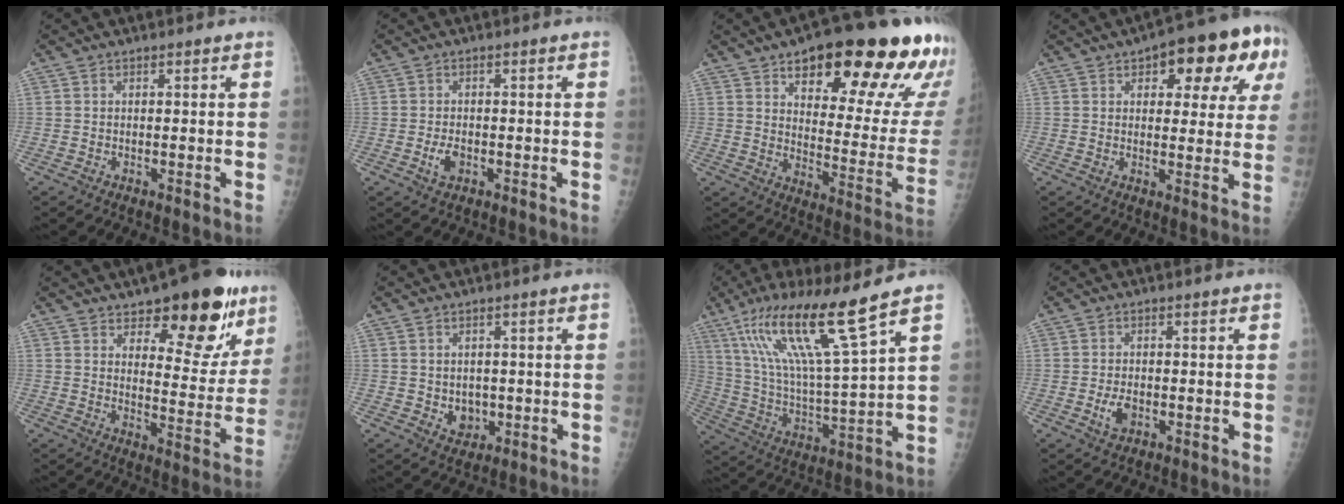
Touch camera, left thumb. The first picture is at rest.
{"total": 2.8, "force": [-1.0, 1.7, 1.9], "torque": [-0.034, 0.001, -0.016]}
{"total": 27.0, "force": [15.9, 9.1, 19.9], "torque": [-0.225, -0.055, 0.219]}
{"total": 16.0, "force": [6.8, 6.8, 12.8], "torque": [-0.123, 0.003, 0.079]}
{"total": 16.8, "force": [10.6, 7.4, 10.8], "torque": [-0.077, -0.064, 0.152]}
{"total": 3.6, "force": [-0.3, 3.1, 1.8], "torque": [-0.009, -0.001, 0.006]}
{"total": 18.5, "force": [11.6, 0.8, 14.3], "torque": [-0.261, -0.053, 0.219]}
{"total": 3.1, "force": [-1.0, 2.0, 2.2], "torque": [-0.039, 0.000, -0.016]}